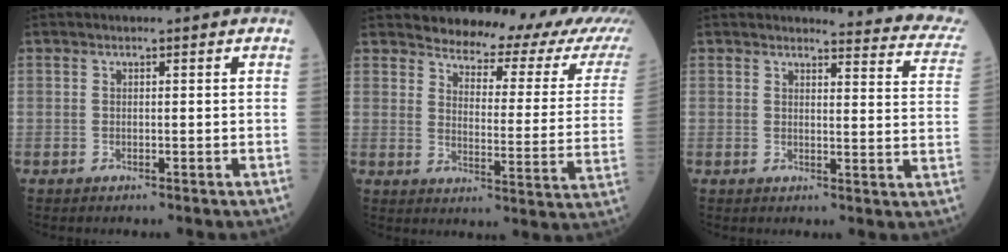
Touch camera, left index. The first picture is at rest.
{"total": 17.3, "force": [15.1, 3.8, 7.6], "torque": [-0.075, -0.042, 0.163]}
{"total": 13.0, "force": [12.8, 1.3, 1.9], "torque": [0.008, -0.093, 0.105]}